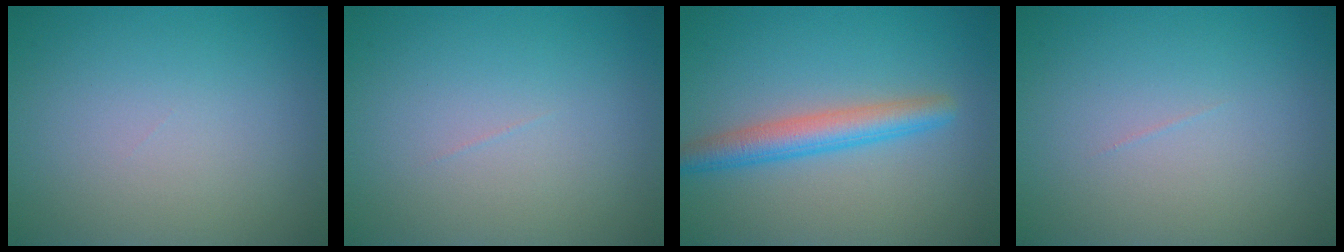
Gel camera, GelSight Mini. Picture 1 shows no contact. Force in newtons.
{"total": 0.0}
{"total": 3.7, "press": 3.7, "slide": 0.1}
{"total": 0.0}